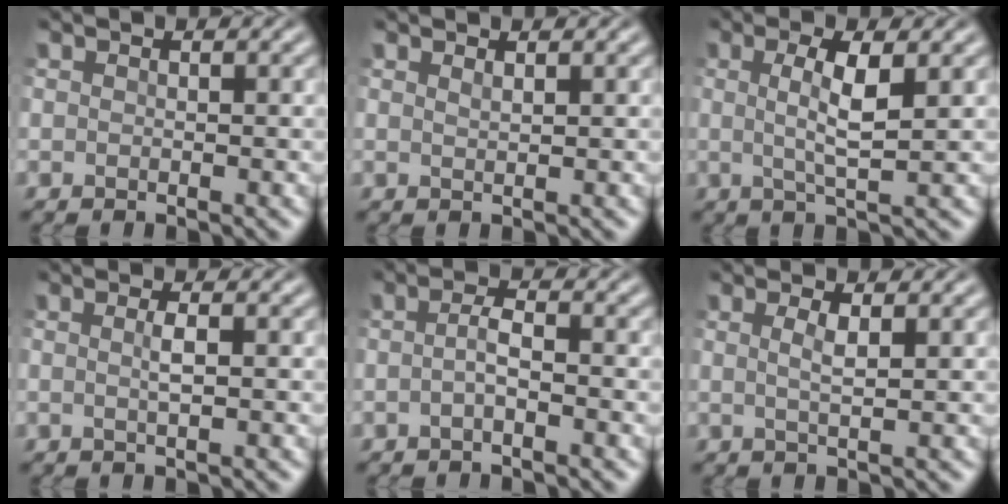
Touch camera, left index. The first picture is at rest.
{"total": 0.6, "force": [0.5, 0.1, 0.4], "torque": [-0.004, -0.001, 0.005]}
{"total": 3.6, "force": [0.4, 0.7, 3.5], "torque": [-0.068, -0.004, 0.005]}
{"total": 1.2, "force": [-0.1, 0.2, 1.2], "torque": [-0.025, 0.002, -0.007]}
{"total": 1.6, "force": [-0.8, 0.4, 1.4], "torque": [-0.031, 0.003, -0.020]}
{"total": 1.8, "force": [0.3, 0.5, 1.7], "torque": [-0.029, -0.001, 0.000]}